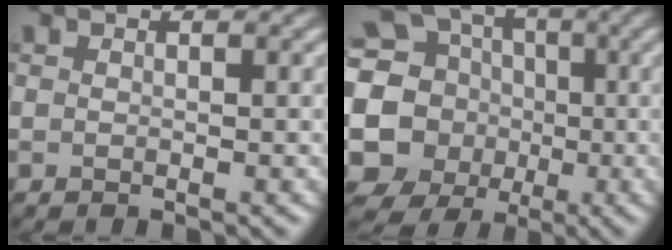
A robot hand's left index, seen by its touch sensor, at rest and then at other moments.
{"total": 14.9, "force": [-1.0, 14.0, 4.8], "torque": [-0.143, 0.006, -0.037]}